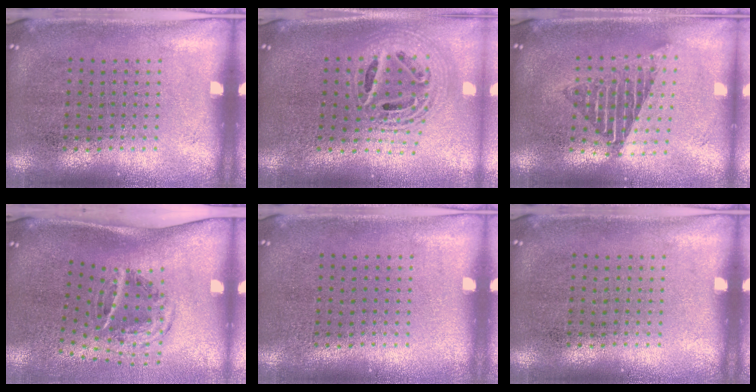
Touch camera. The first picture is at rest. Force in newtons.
{"total": 2.3, "press": 1.8, "slide": 1.4}
{"total": 1.7, "press": 1.4, "slide": 1.0}
{"total": 2.0, "press": 1.2, "slide": 1.6}
{"total": 0.0}
{"total": 0.0}